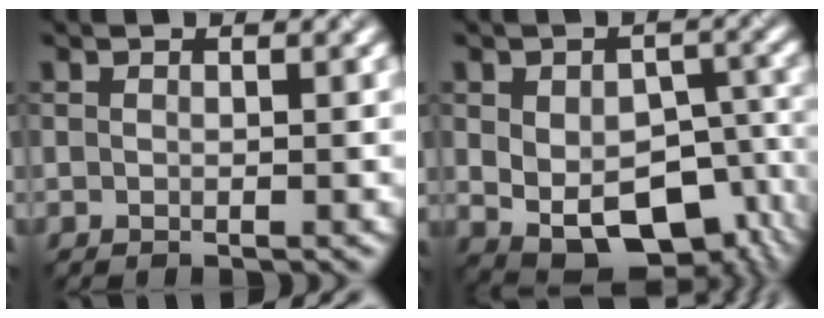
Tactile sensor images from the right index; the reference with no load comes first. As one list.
[{"total": 10.8, "force": [-3.4, 6.4, 8.0], "torque": [-0.131, -0.028, -0.018]}]